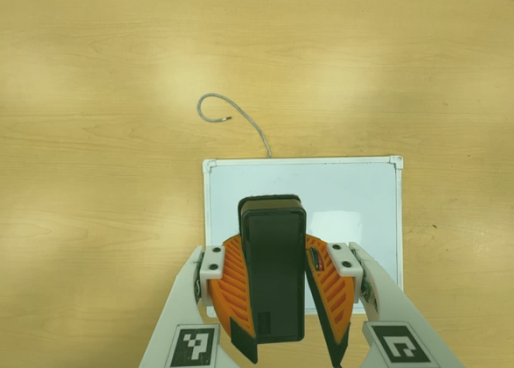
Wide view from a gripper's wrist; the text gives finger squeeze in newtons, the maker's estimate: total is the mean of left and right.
{"total": 11.2, "left": 10.3, "right": 12.1}